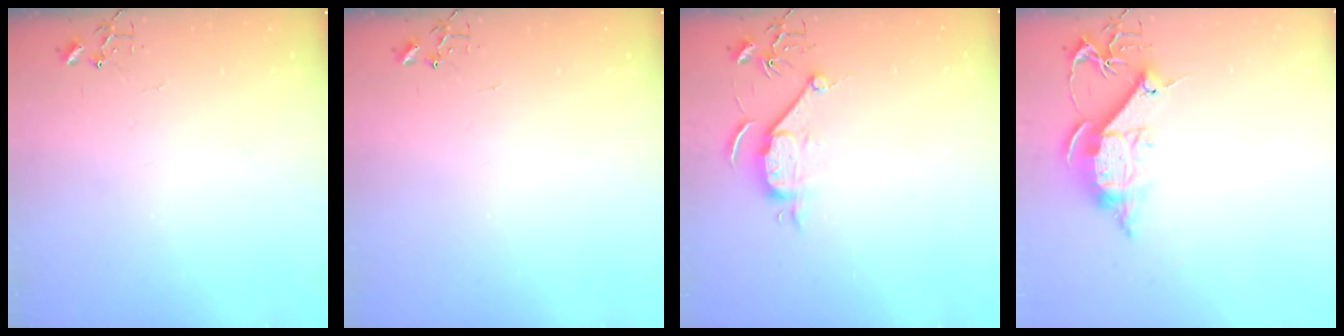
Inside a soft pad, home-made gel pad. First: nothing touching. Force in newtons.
{"total": 0.0}
{"total": 7.9, "press": 7.9, "slide": 0.9}
{"total": 12.5, "press": 12.5, "slide": 0.2}